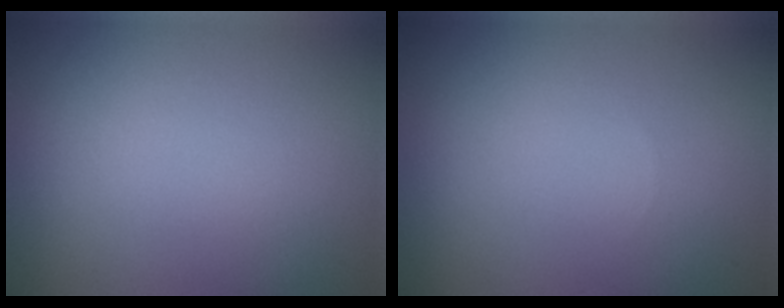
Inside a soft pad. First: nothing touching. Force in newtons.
{"total": 0.0}